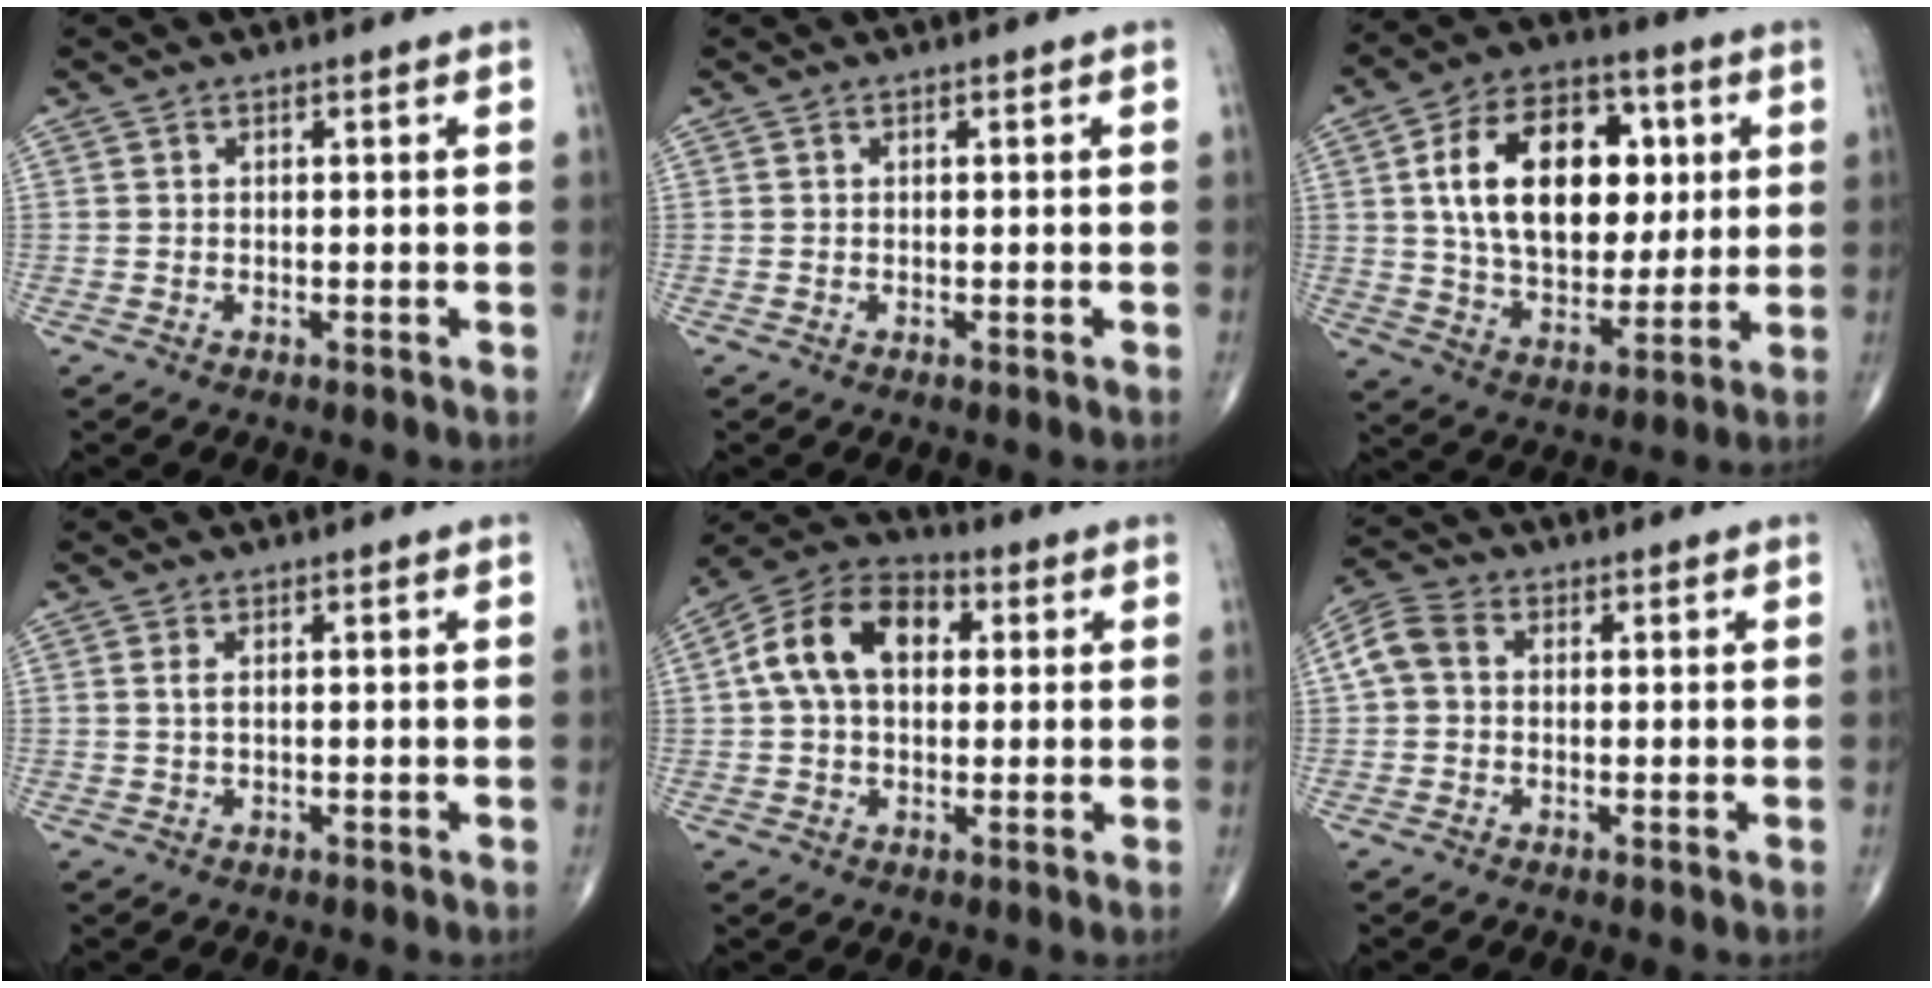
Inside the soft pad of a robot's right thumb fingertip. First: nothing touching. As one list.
[{"total": 0.0}, {"total": 22.2, "force": [4.4, 14.1, 16.6], "torque": [-0.240, -0.001, 0.077]}, {"total": 1.2, "force": [0.3, 0.5, 1.1], "torque": [-0.029, 0.004, 0.009]}, {"total": 13.6, "force": [2.5, 8.9, 10.0], "torque": [-0.172, 0.028, 0.033]}, {"total": 5.6, "force": [0.5, 4.3, 3.6], "torque": [-0.080, 0.022, 0.002]}]